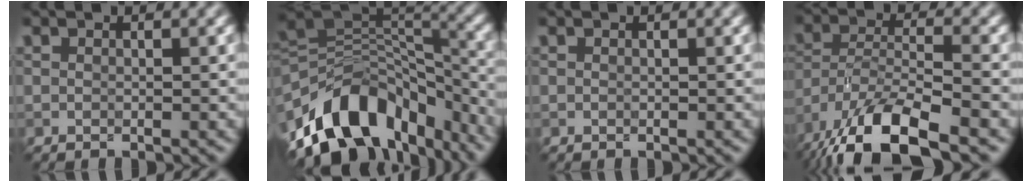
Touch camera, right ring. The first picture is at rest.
{"total": 11.9, "force": [-6.8, 7.2, 6.6], "torque": [-0.107, 0.011, -0.110]}
{"total": 0.0}
{"total": 11.6, "force": [-8.9, 3.1, 6.7], "torque": [-0.131, -0.008, -0.157]}